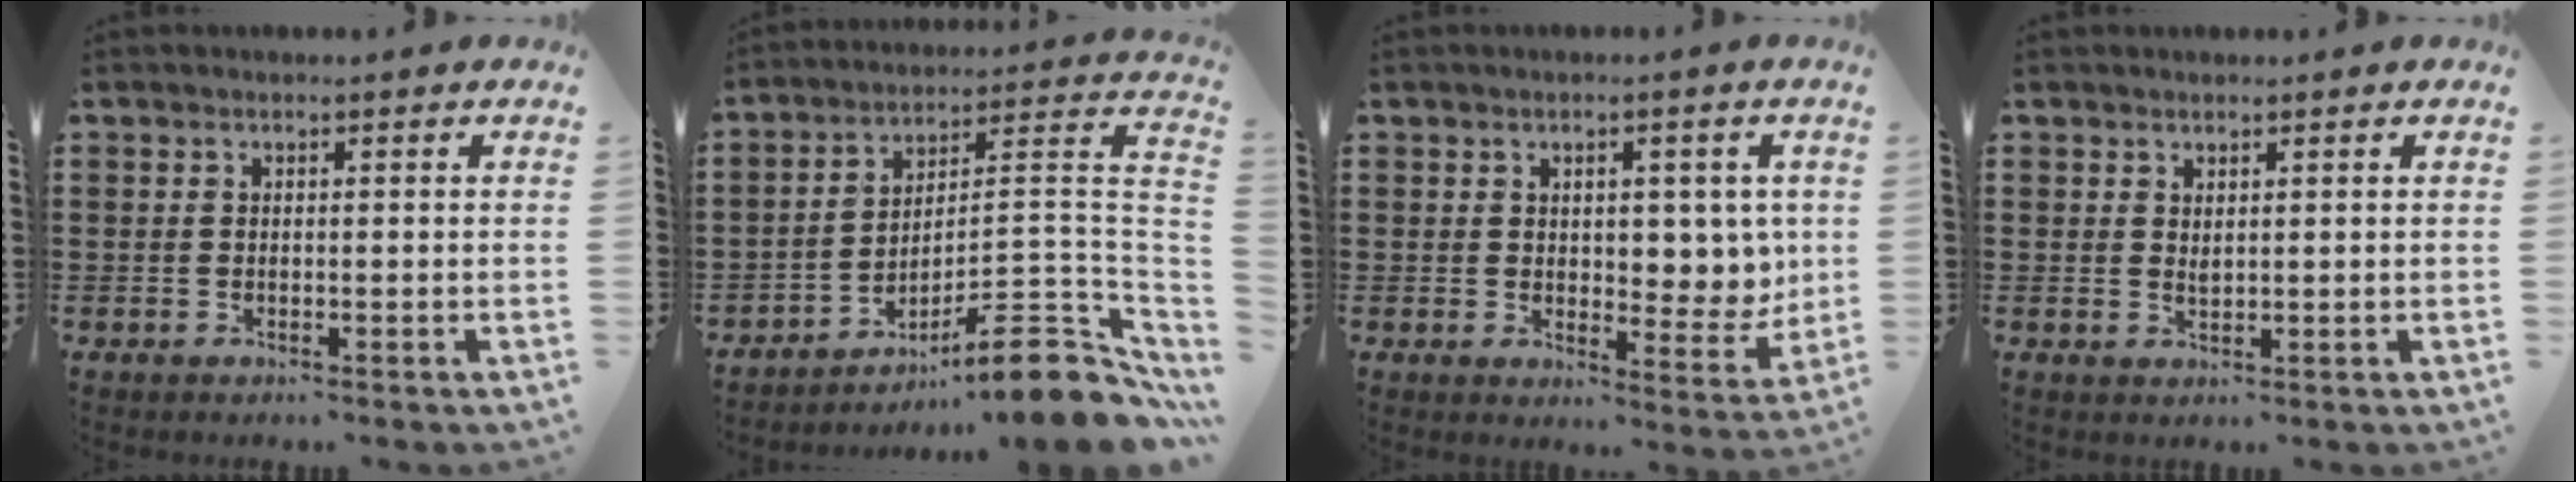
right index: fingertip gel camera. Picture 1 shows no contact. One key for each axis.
{"total": 11.1, "fx": -7.7, "fy": 2.0, "fz": 7.7, "tx": -0.100, "ty": 0.014, "tz": -0.144}
{"total": 5.3, "fx": 1.5, "fy": 3.4, "fz": 3.8, "tx": -0.051, "ty": -0.001, "tz": 0.020}
{"total": 1.0, "fx": 0.9, "fy": 0.3, "fz": 0.4, "tx": -0.009, "ty": 0.001, "tz": 0.017}